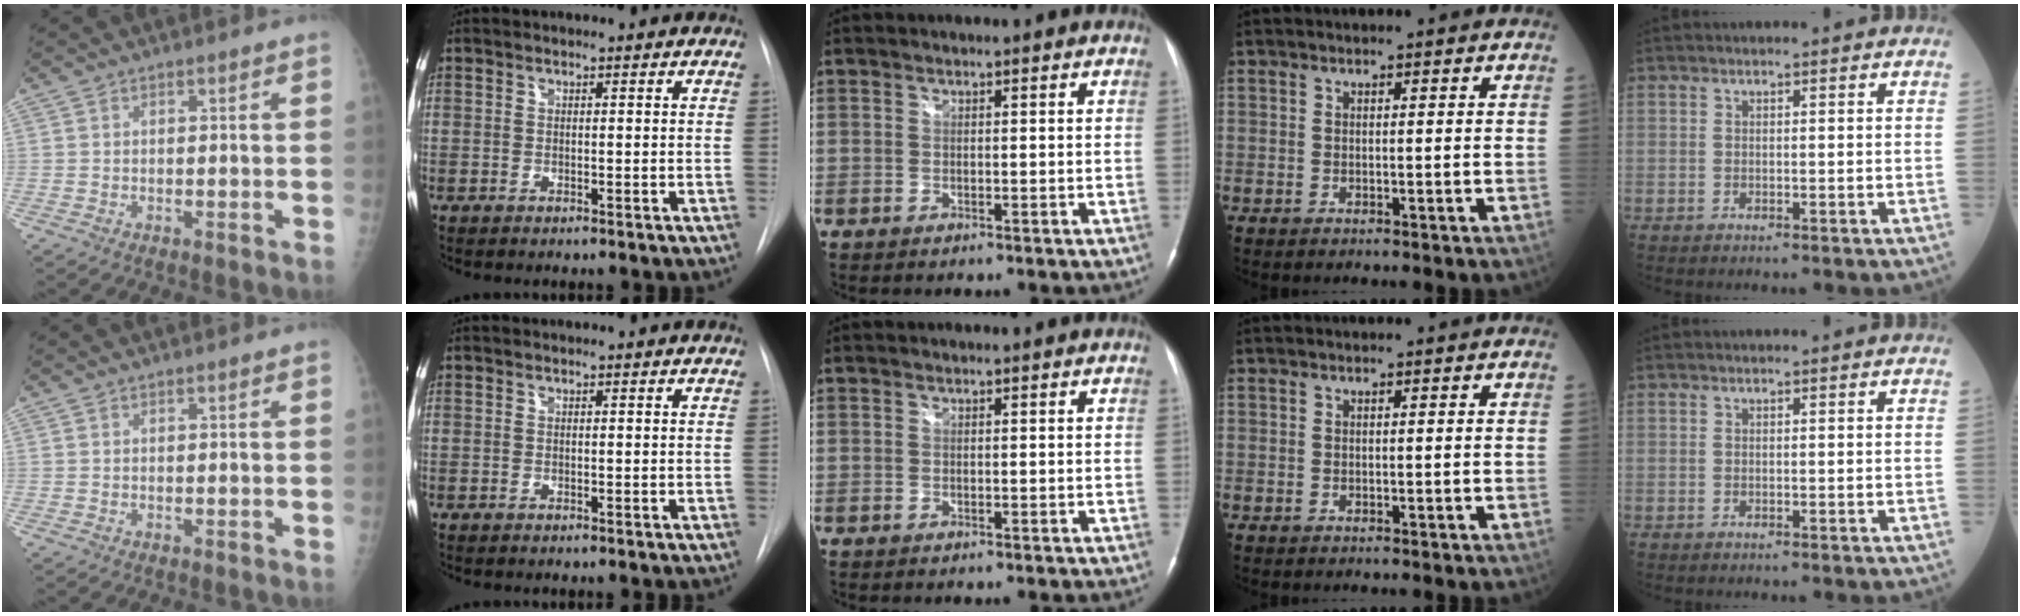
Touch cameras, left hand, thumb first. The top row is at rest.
{}